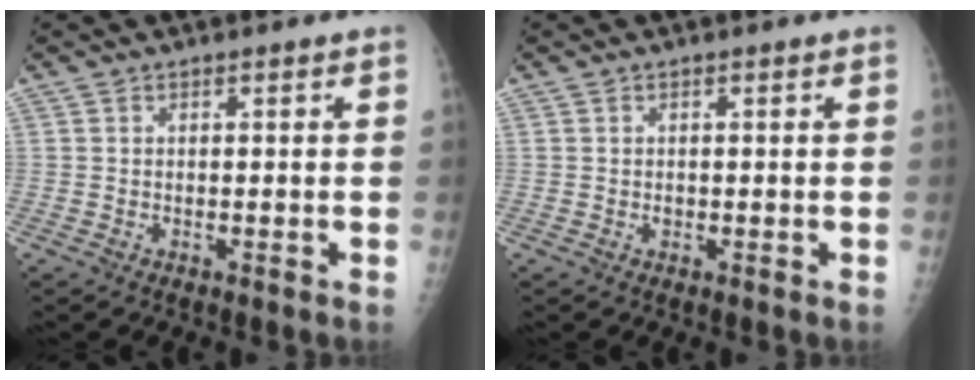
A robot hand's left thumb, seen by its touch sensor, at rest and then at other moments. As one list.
[{"total": 1.0, "force": [0.0, 0.8, 0.5], "torque": [-0.003, 0.001, -0.001]}]